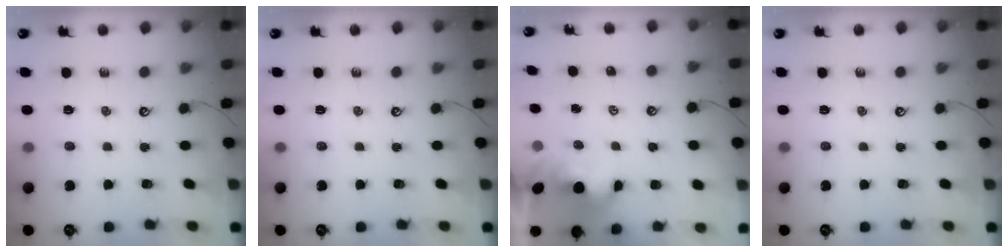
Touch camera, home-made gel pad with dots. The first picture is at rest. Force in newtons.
{"total": 0.0}
{"total": 1.6, "press": 1.6, "slide": 0.2}
{"total": 0.0}